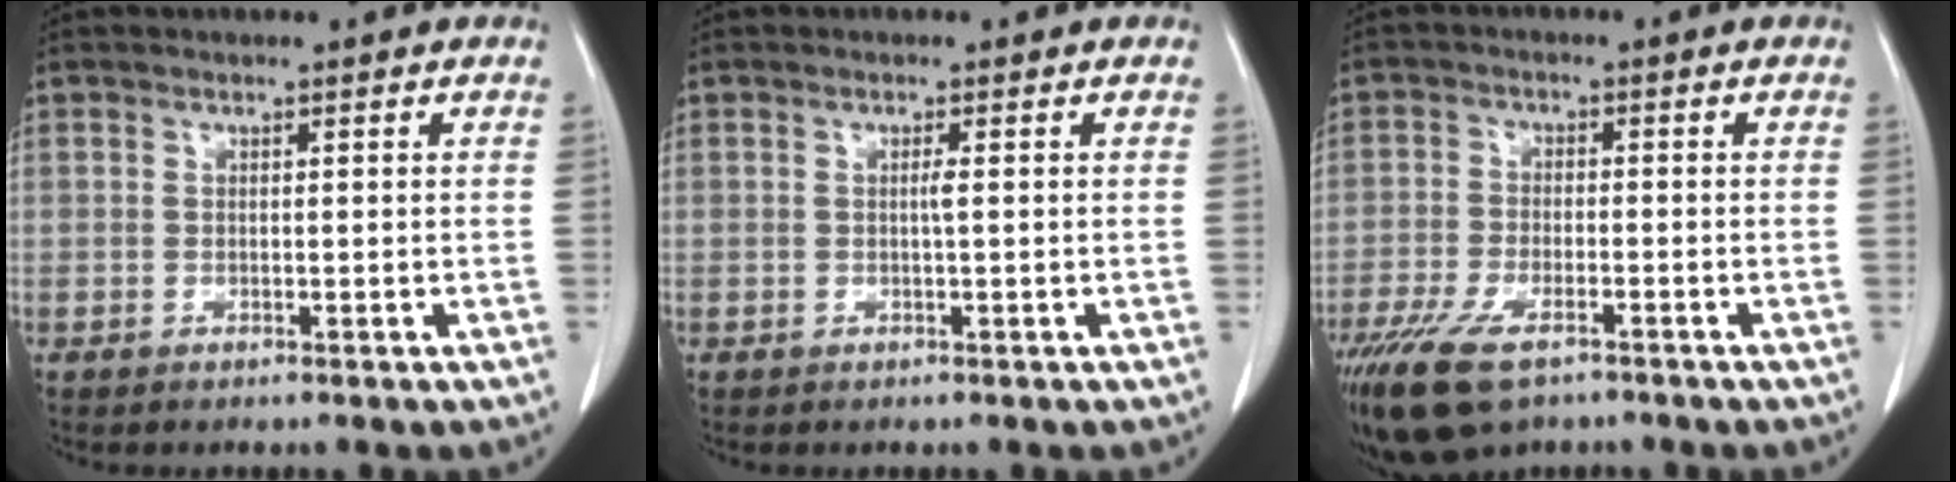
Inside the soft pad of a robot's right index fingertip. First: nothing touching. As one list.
[{"total": 0.8, "force": [0.0, -0.2, 0.8], "torque": [-0.015, -0.001, -0.001]}, {"total": 9.4, "force": [-6.3, 3.6, 6.0], "torque": [-0.119, -0.018, -0.109]}]